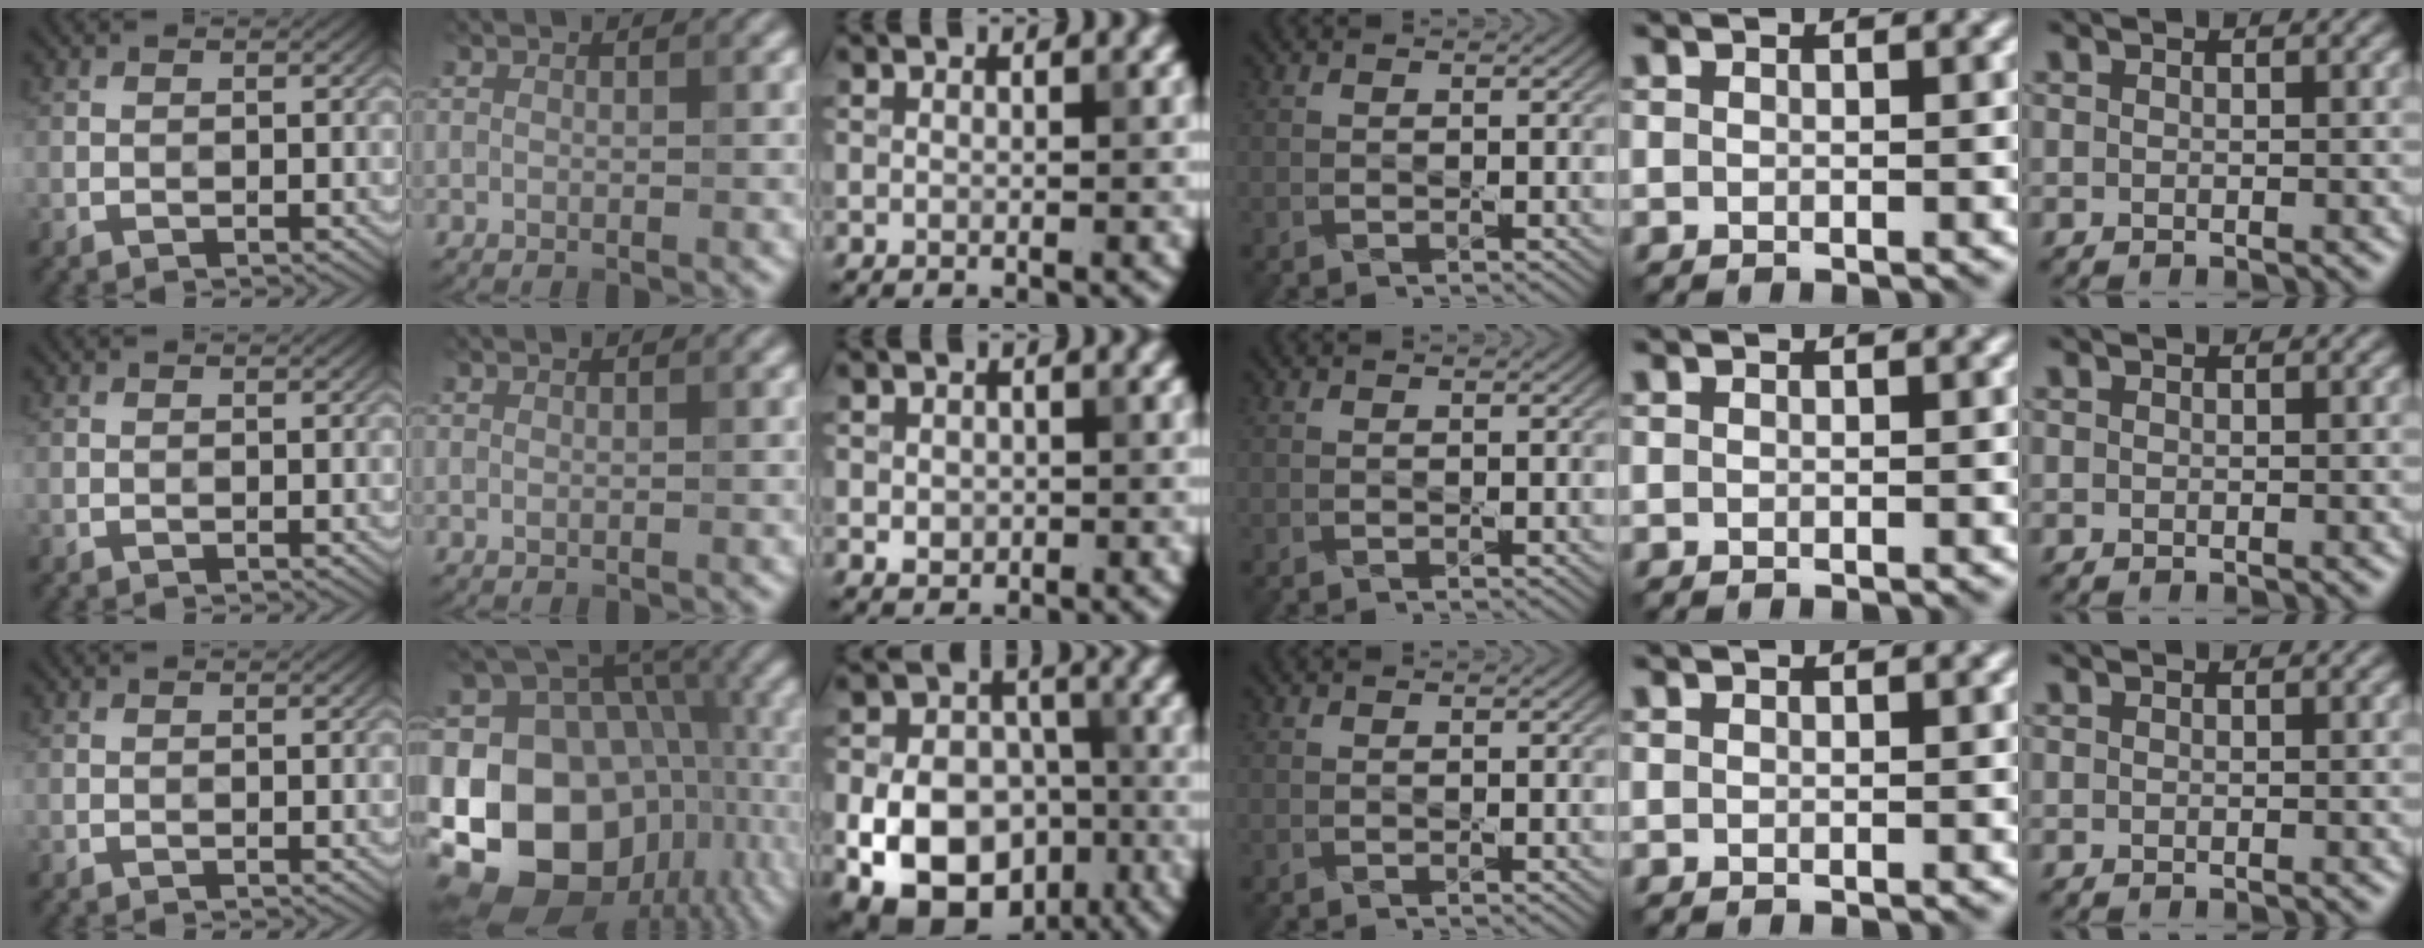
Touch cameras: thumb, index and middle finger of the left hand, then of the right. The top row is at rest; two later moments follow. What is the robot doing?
{"motion": "press", "object": "small bumper sticker"}